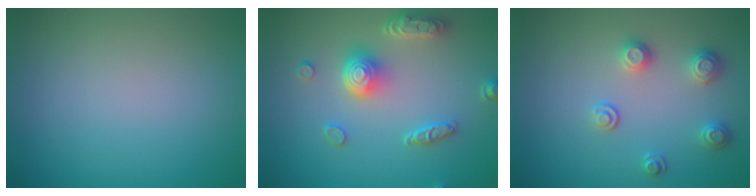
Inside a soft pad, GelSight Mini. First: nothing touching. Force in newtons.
{"total": 4.9, "press": 4.0, "slide": 2.9}
{"total": 2.4, "press": 2.4, "slide": 0.4}